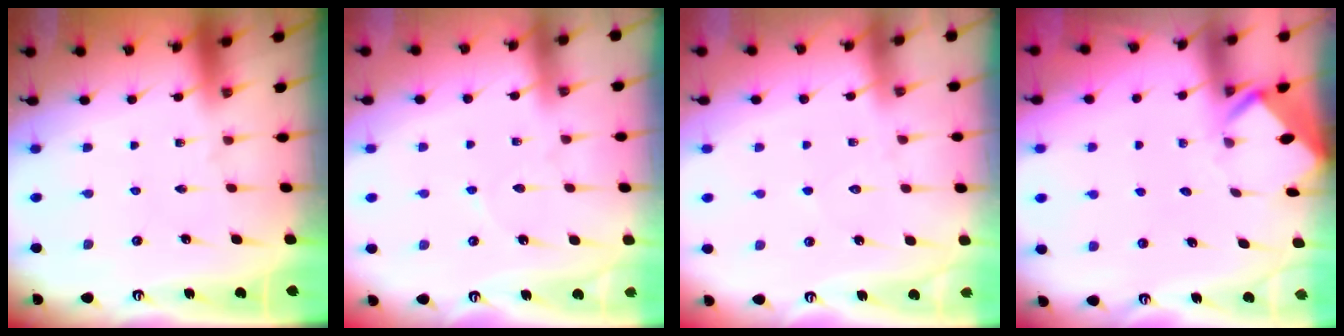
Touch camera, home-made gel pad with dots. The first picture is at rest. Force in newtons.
{"total": 3.3, "press": 3.3, "slide": 0.5}
{"total": 5.4, "press": 5.4, "slide": 0.7}
{"total": 3.5, "press": 3.5, "slide": 0.1}